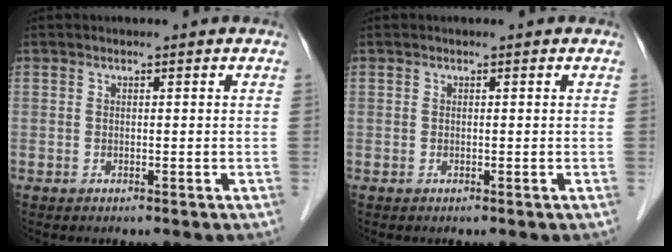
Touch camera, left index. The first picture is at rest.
{"total": 0.0}